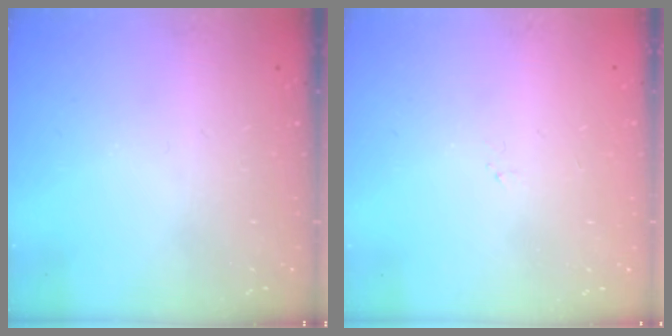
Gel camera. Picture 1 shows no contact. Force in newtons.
{"total": 0.0}